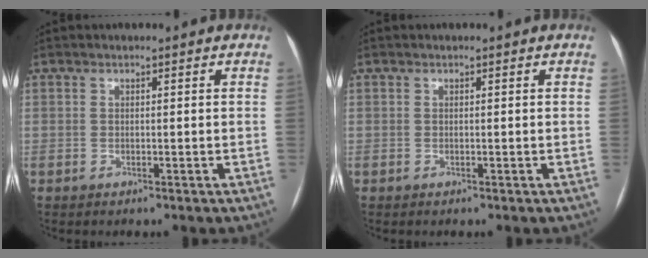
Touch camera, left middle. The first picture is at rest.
{"total": 0.0}